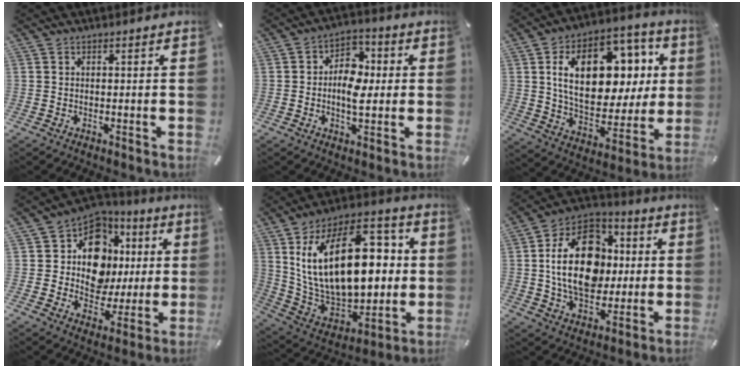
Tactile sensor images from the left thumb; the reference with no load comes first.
{"total": 8.1, "force": [-0.8, 5.6, 5.8], "torque": [-0.083, 0.005, -0.019]}
{"total": 21.6, "force": [6.0, 14.0, 15.3], "torque": [-0.248, -0.013, 0.105]}
{"total": 14.0, "force": [3.2, 11.5, 7.3], "torque": [-0.117, -0.025, 0.067]}
{"total": 29.4, "force": [5.5, 17.5, 22.9], "torque": [-0.413, -0.026, 0.097]}
{"total": 21.6, "force": [1.1, 15.7, 14.9], "torque": [-0.271, 0.009, 0.016]}